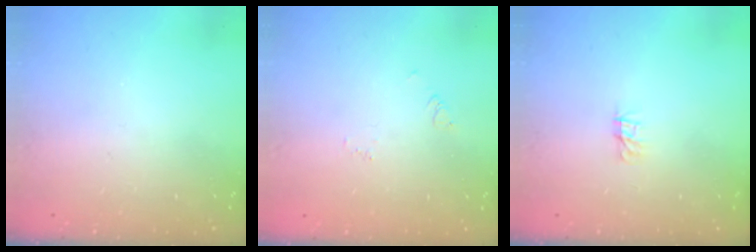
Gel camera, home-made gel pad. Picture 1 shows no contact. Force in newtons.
{"total": 2.7, "press": 2.7, "slide": 0.2}
{"total": 0.0}